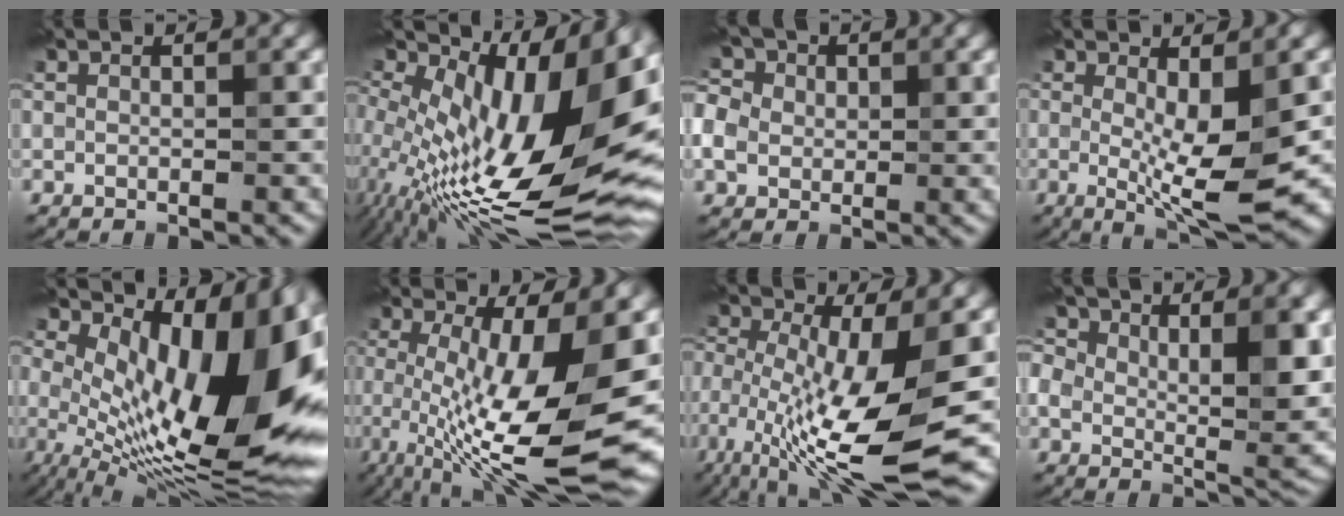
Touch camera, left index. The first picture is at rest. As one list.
[{"total": 16.8, "force": [1.5, 8.0, 14.8], "torque": [-0.250, 0.002, 0.029]}, {"total": 6.1, "force": [0.7, 5.0, 3.5], "torque": [-0.083, 0.031, -0.002]}, {"total": 6.5, "force": [-0.5, 1.2, 6.3], "torque": [-0.106, -0.016, -0.004]}, {"total": 15.3, "force": [1.6, 6.9, 13.5], "torque": [-0.191, -0.009, 0.025]}, {"total": 12.7, "force": [-2.1, 2.9, 12.2], "torque": [-0.208, -0.020, -0.033]}, {"total": 11.8, "force": [-4.1, 3.4, 10.5], "torque": [-0.210, -0.022, -0.076]}, {"total": 9.0, "force": [1.5, 4.9, 7.4], "torque": [-0.125, -0.013, 0.029]}]